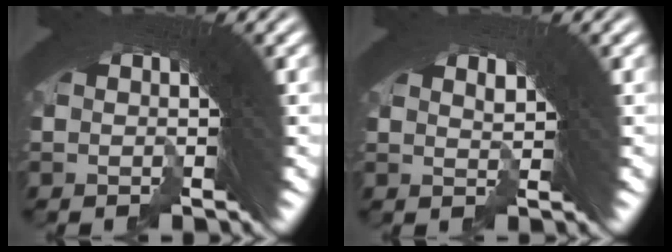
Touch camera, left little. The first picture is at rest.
{"total": 1.5, "force": [0.2, 0.9, 1.2], "torque": [-0.030, -0.009, 0.007]}